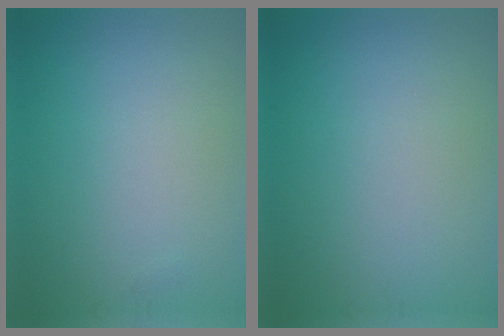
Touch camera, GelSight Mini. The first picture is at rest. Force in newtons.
{"total": 0.0}